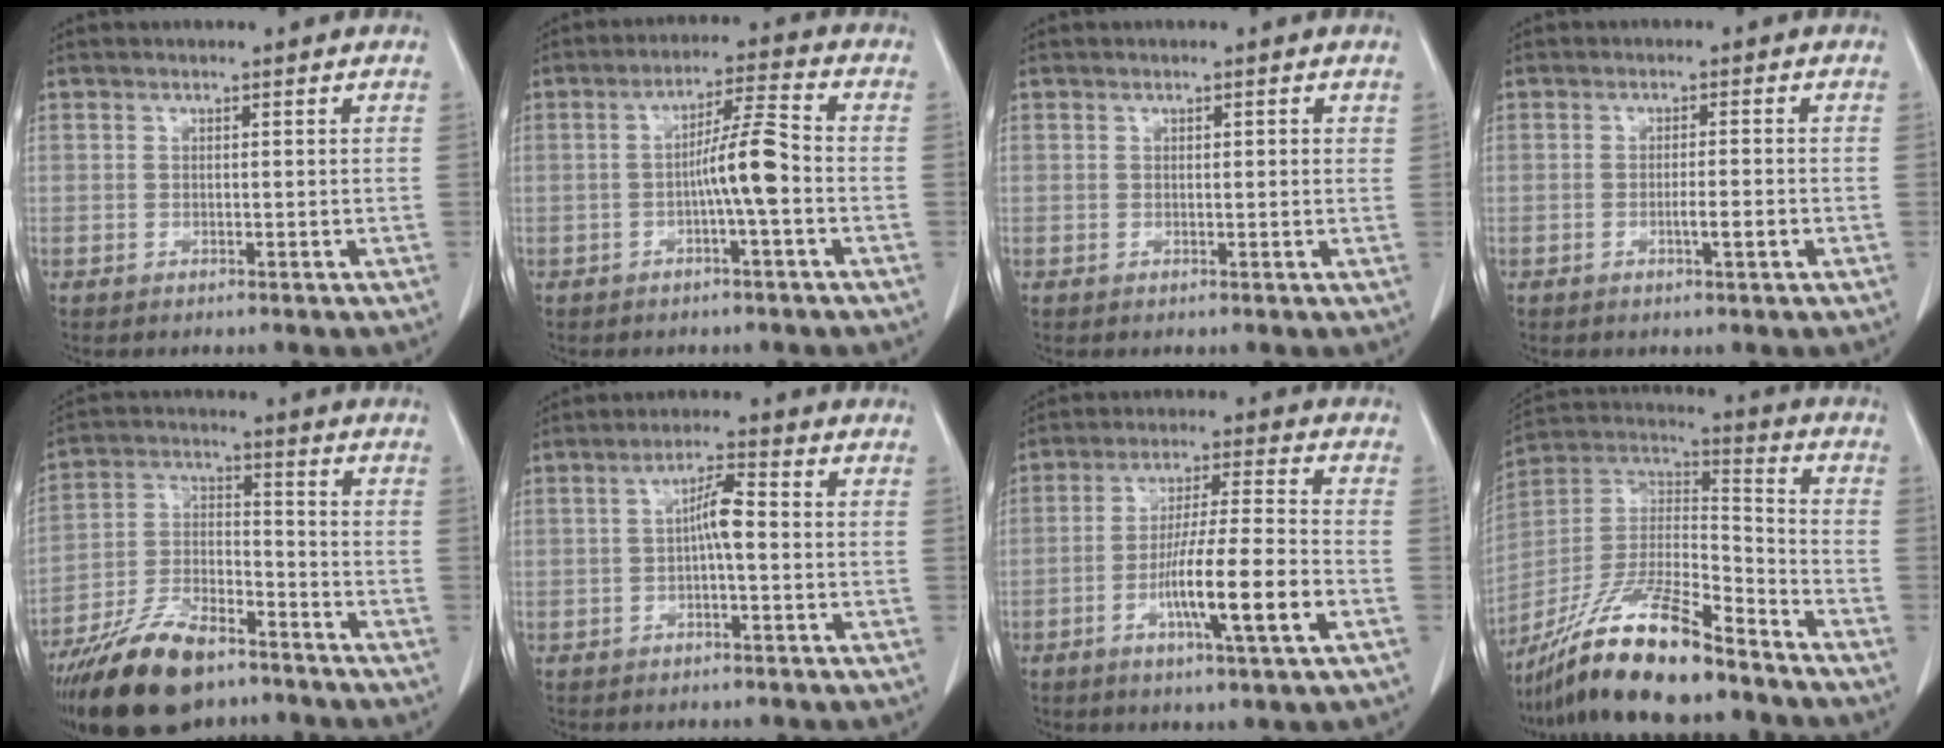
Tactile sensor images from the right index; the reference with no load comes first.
{"total": 6.7, "force": [-1.4, -0.1, 6.5], "torque": [-0.111, 0.016, -0.021]}
{"total": 1.2, "force": [0.5, 0.4, 1.0], "torque": [-0.015, 0.001, 0.004]}
{"total": 2.4, "force": [-0.7, 0.0, 2.3], "torque": [-0.037, 0.000, -0.009]}
{"total": 15.4, "force": [-11.5, 5.6, 8.6], "torque": [-0.172, -0.003, -0.205]}
{"total": 4.2, "force": [-0.3, 0.7, 4.1], "torque": [-0.074, 0.013, -0.004]}
{"total": 12.2, "force": [-4.2, 0.2, 11.5], "torque": [-0.199, -0.005, -0.070]}
{"total": 19.6, "force": [-15.3, 3.2, 11.7], "torque": [-0.248, -0.009, -0.283]}